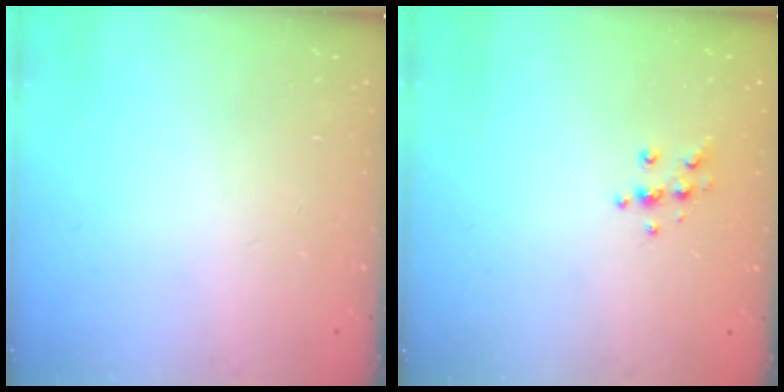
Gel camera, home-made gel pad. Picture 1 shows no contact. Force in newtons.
{"total": 6.4, "press": 6.3, "slide": 1.2}